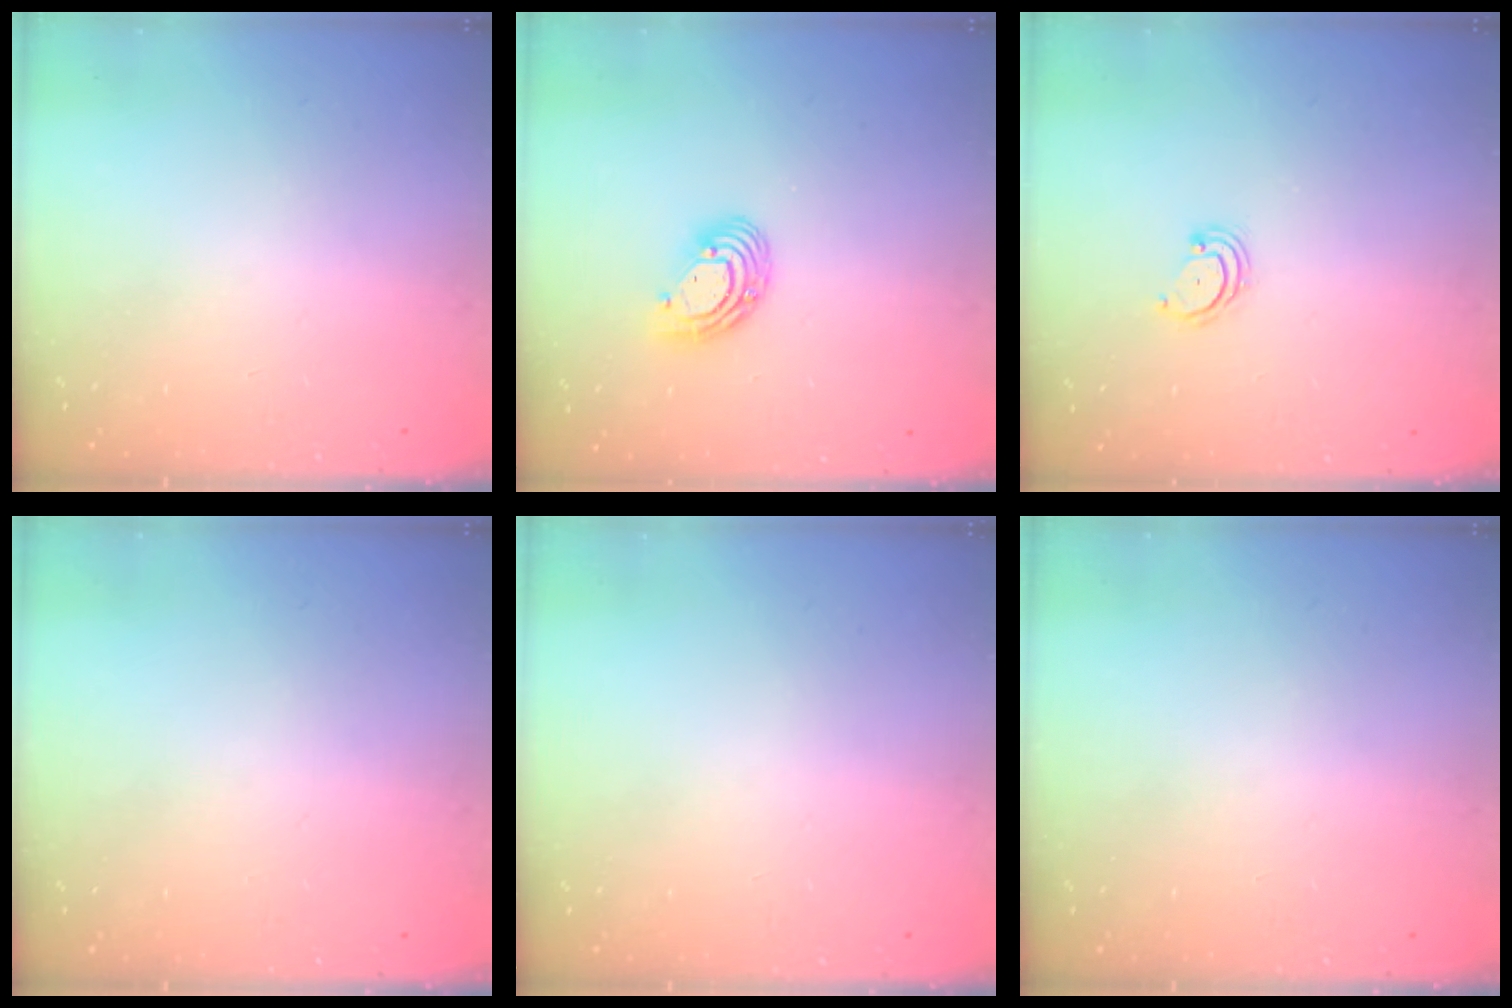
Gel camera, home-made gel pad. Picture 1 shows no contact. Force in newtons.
{"total": 9.2, "press": 9.1, "slide": 1.6}
{"total": 2.8, "press": 2.8, "slide": 0.3}
{"total": 0.0}
{"total": 0.0}
{"total": 0.0}